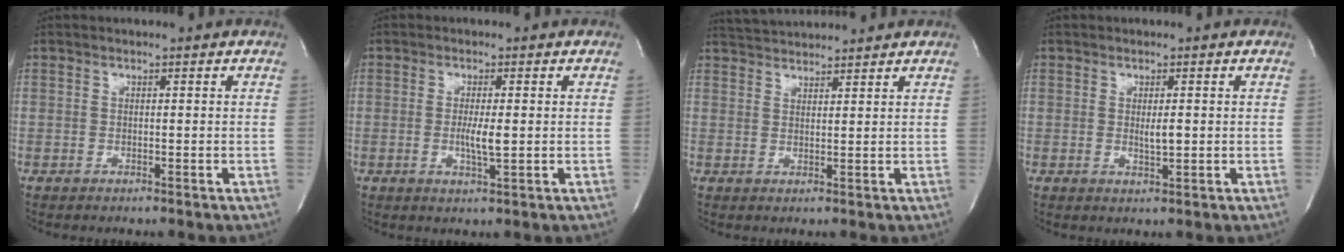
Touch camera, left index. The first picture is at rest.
{"total": 3.2, "force": [-0.2, 0.3, 3.1], "torque": [-0.063, -0.005, -0.003]}
{"total": 6.2, "force": [6.1, 0.2, 1.1], "torque": [-0.030, 0.032, 0.100]}
{"total": 1.9, "force": [0.2, 0.4, 1.8], "torque": [-0.035, -0.004, 0.005]}